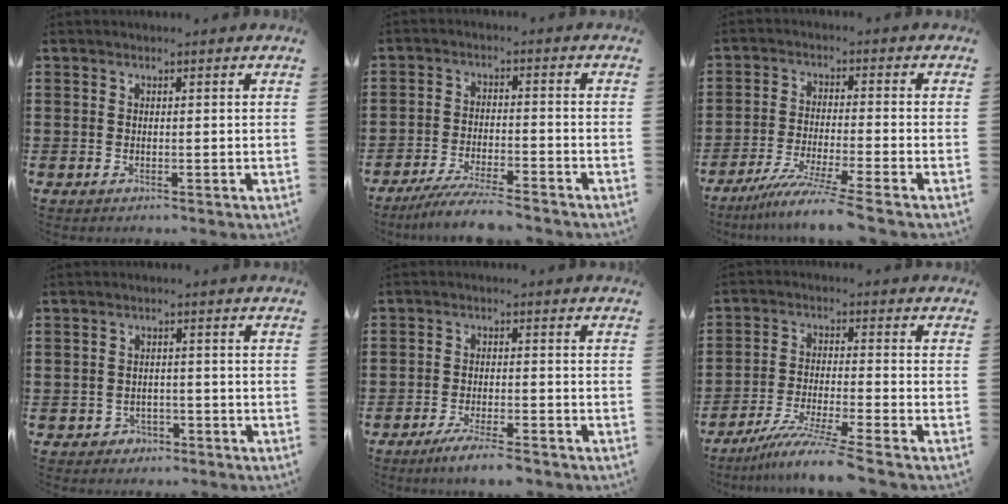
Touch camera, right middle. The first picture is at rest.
{"total": 5.6, "force": [-5.1, 0.0, 2.3], "torque": [-0.050, -0.013, -0.098]}
{"total": 6.5, "force": [-5.3, -0.8, 3.7], "torque": [-0.078, -0.023, -0.104]}
{"total": 1.8, "force": [-1.4, 1.0, 0.1], "torque": [-0.010, 0.000, -0.033]}
{"total": 4.1, "force": [-3.5, 0.0, 2.1], "torque": [-0.041, -0.006, -0.066]}
{"total": 7.0, "force": [-5.9, -0.6, 3.8], "torque": [-0.078, -0.021, -0.113]}